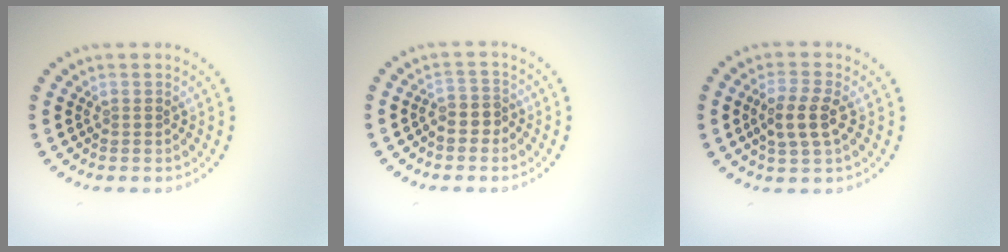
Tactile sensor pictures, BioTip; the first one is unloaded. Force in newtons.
{"total": 1.8, "press": 1.5, "slide": 1.1}
{"total": 3.2, "press": 3.1, "slide": 0.9}